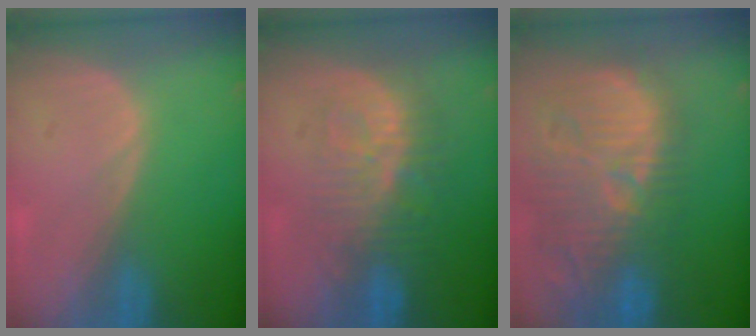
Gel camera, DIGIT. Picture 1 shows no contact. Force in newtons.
{"total": 9.4, "press": 8.8, "slide": 3.3}
{"total": 14.3, "press": 12.9, "slide": 6.2}